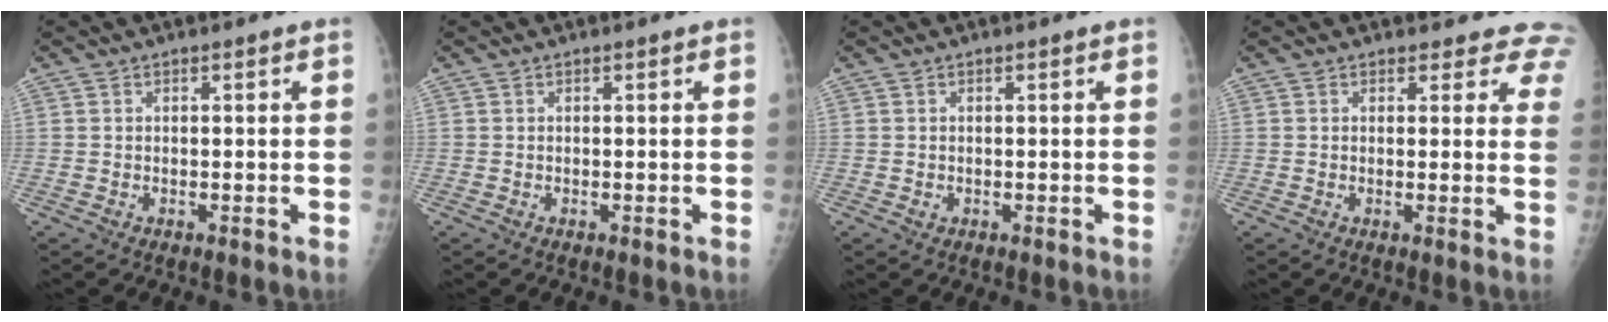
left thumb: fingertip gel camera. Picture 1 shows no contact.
{"total": 0.0}
{"total": 0.6, "force": [0.0, 0.6, 0.2], "torque": [0.001, 0.001, -0.001]}
{"total": 7.4, "force": [6.6, 3.4, 0.5], "torque": [0.047, -0.026, 0.038]}